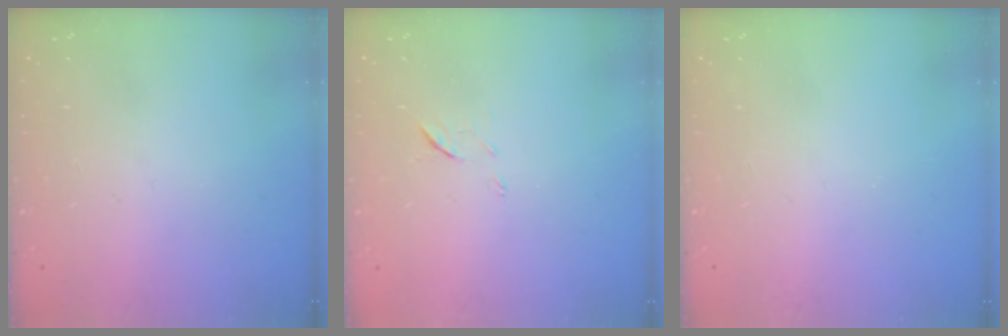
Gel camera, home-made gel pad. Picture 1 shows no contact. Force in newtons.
{"total": 5.8, "press": 5.7, "slide": 1.3}
{"total": 0.0}